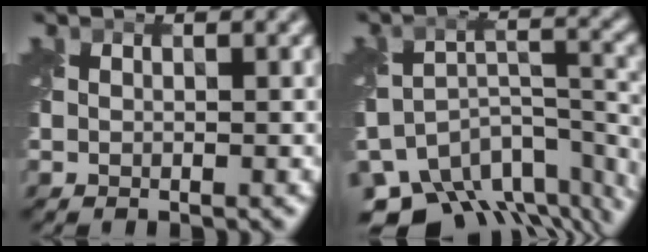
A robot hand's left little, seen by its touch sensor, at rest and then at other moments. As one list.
[{"total": 11.3, "force": [-9.0, 5.1, 4.6], "torque": [-0.085, -0.010, -0.107]}]